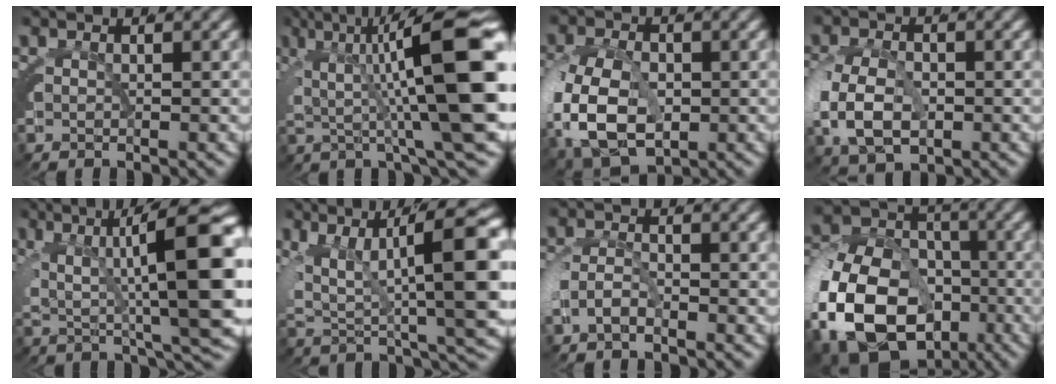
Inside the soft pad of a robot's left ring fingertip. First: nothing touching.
{"total": 11.8, "force": [1.9, 4.5, 10.7], "torque": [-0.135, 0.011, 0.025]}
{"total": 9.6, "force": [-3.2, 8.0, 4.3], "torque": [-0.129, -0.038, -0.046]}
{"total": 5.6, "force": [-1.7, 4.6, 2.8], "torque": [-0.082, -0.019, -0.022]}
{"total": 13.0, "force": [1.6, 5.3, 11.8], "torque": [-0.137, 0.005, 0.025]}
{"total": 11.8, "force": [1.5, 6.1, 10.0], "torque": [-0.143, -0.007, 0.034]}
{"total": 2.7, "force": [-1.6, 2.0, 0.7], "torque": [-0.031, -0.004, -0.031]}
{"total": 15.2, "force": [-6.6, 12.0, 6.6], "torque": [-0.141, -0.062, -0.103]}